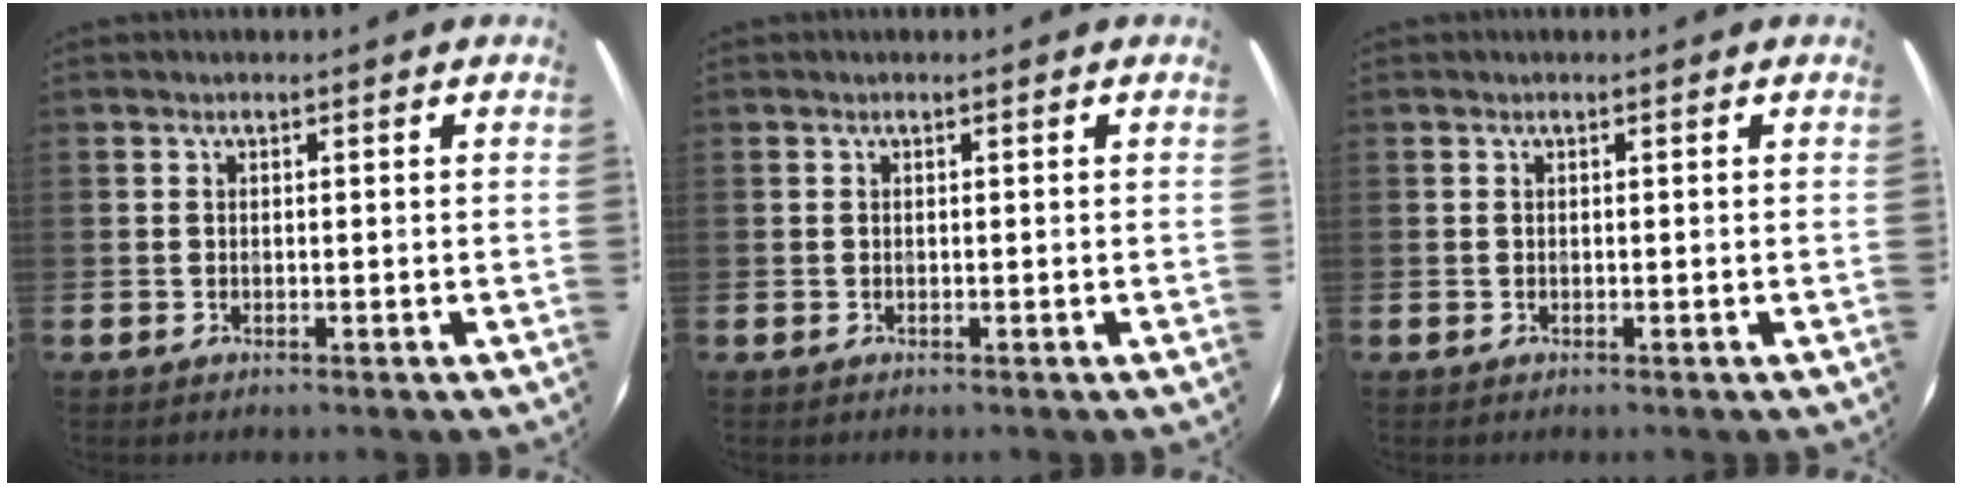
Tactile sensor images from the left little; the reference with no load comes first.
{"total": 0.0}
{"total": 0.0}